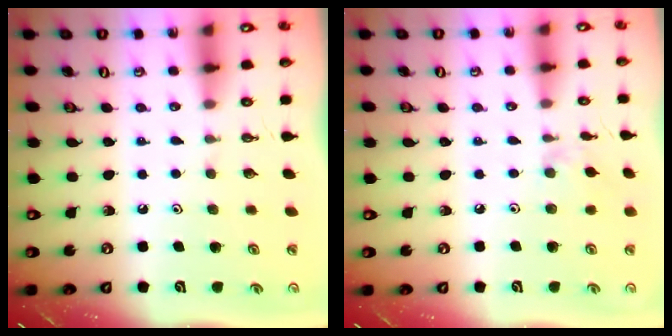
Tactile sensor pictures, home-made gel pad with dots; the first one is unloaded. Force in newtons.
{"total": 3.4, "press": 3.4, "slide": 0.5}